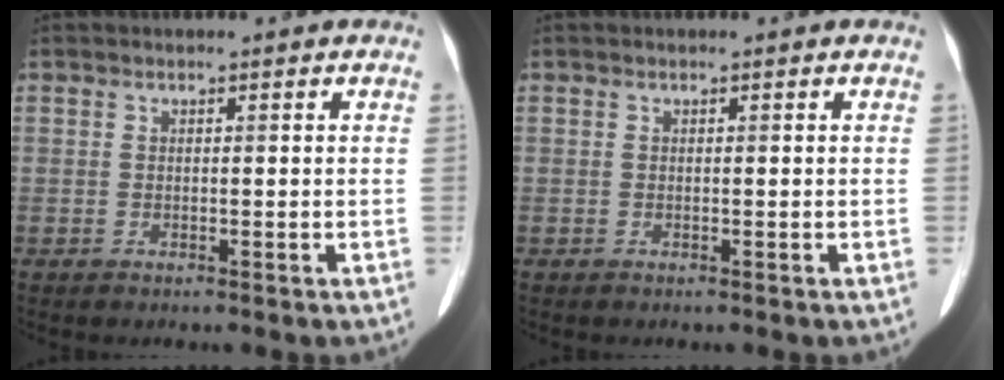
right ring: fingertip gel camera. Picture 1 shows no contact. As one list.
[{"total": 0.0}]